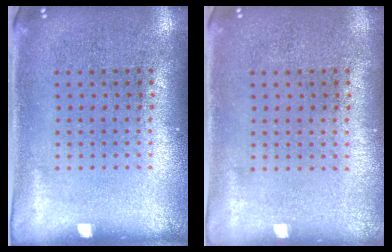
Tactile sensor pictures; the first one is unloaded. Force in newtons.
{"total": 0.0}